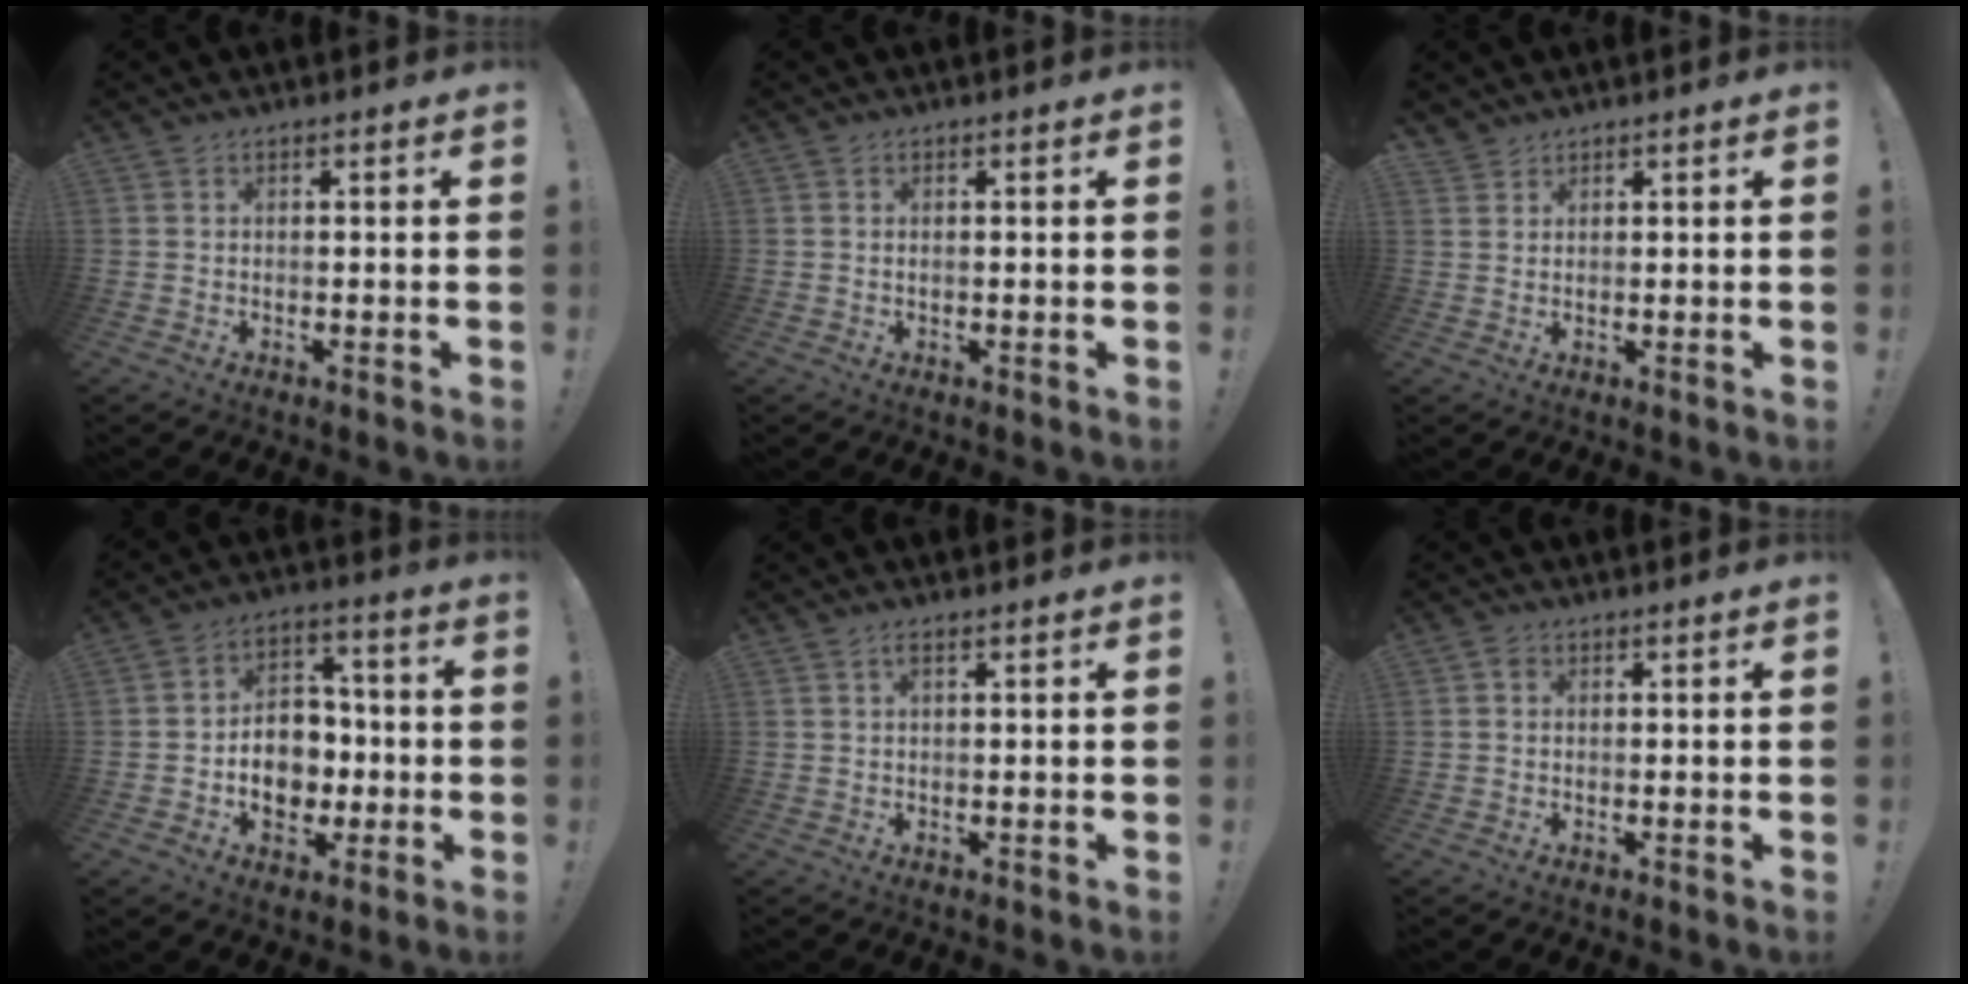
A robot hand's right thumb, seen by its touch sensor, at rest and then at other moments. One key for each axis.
{"total": 0.6, "fx": -0.2, "fy": -0.4, "fz": 0.4, "tx": -0.009, "ty": 0.001, "tz": -0.004}
{"total": 2.4, "fx": 2.1, "fy": 1.2, "fz": 0.0, "tx": -0.001, "ty": -0.013, "tz": 0.040}
{"total": 12.7, "fx": -2.9, "fy": 9.9, "fz": 7.3, "tx": -0.118, "ty": 0.025, "tz": -0.042}
{"total": 1.5, "fx": 0.8, "fy": 0.4, "fz": 1.2, "tx": -0.024, "ty": 0.001, "tz": 0.013}
{"total": 0.9, "fx": 0.2, "fy": 0.9, "fz": 0.3, "tx": -0.004, "ty": 0.003, "tz": 0.002}